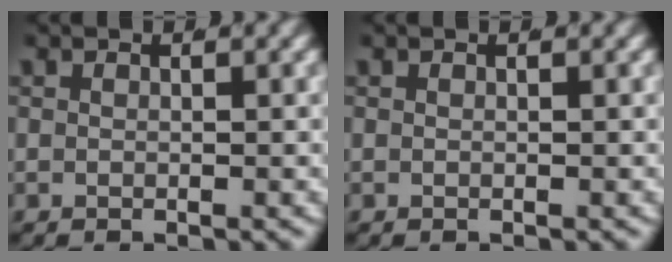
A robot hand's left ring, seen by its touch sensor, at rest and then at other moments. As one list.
[{"total": 0.0}]